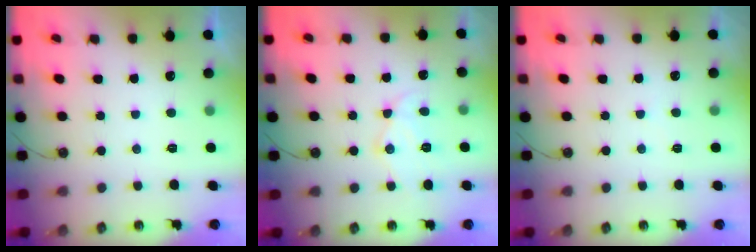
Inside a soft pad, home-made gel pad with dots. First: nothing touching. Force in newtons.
{"total": 10.9, "press": 10.8, "slide": 0.7}
{"total": 2.1, "press": 2.1, "slide": 0.4}